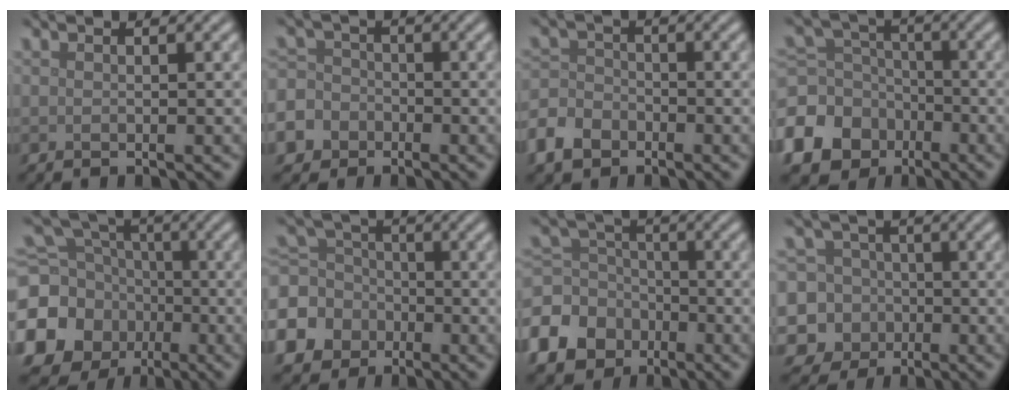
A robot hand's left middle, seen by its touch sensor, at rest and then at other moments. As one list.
[{"total": 7.4, "force": [-4.3, 5.9, 1.4], "torque": [-0.037, -0.015, -0.091]}, {"total": 4.3, "force": [-2.7, 3.0, 1.6], "torque": [-0.041, 0.001, -0.064]}, {"total": 10.3, "force": [-5.1, 8.5, 2.8], "torque": [-0.086, -0.029, -0.106]}, {"total": 15.4, "force": [-4.7, 13.6, 5.2], "torque": [-0.155, -0.045, -0.116]}, {"total": 7.2, "force": [-2.9, 6.2, 2.1], "torque": [-0.060, -0.005, -0.076]}, {"total": 8.9, "force": [-4.5, 7.1, 2.8], "torque": [-0.080, -0.021, -0.098]}, {"total": 11.7, "force": [-3.3, 11.0, 2.2], "torque": [-0.080, 0.001, -0.076]}]